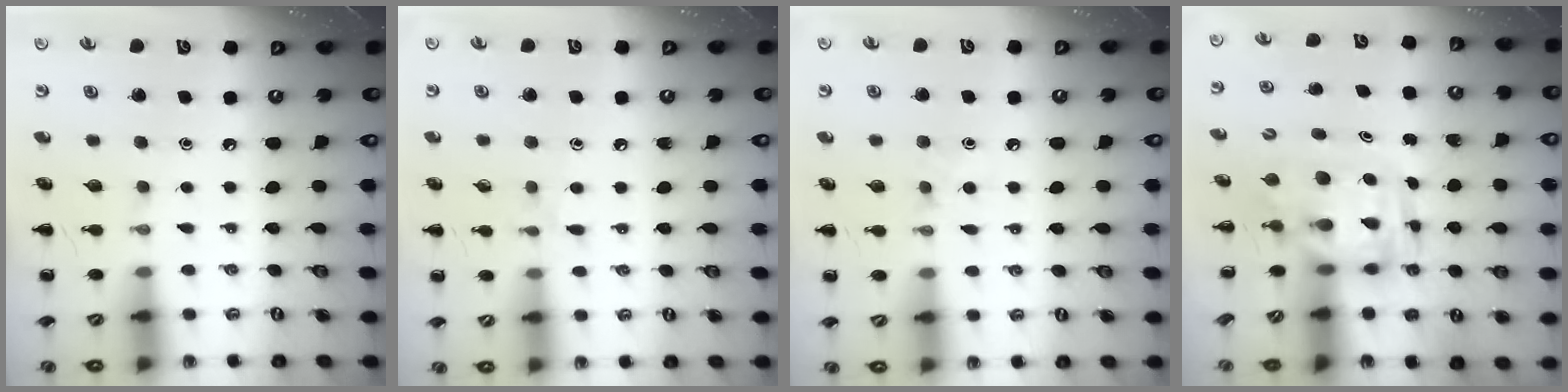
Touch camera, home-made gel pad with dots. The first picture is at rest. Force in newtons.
{"total": 6.4, "press": 6.0, "slide": 2.2}
{"total": 4.7, "press": 4.4, "slide": 1.5}
{"total": 3.5, "press": 3.4, "slide": 0.7}